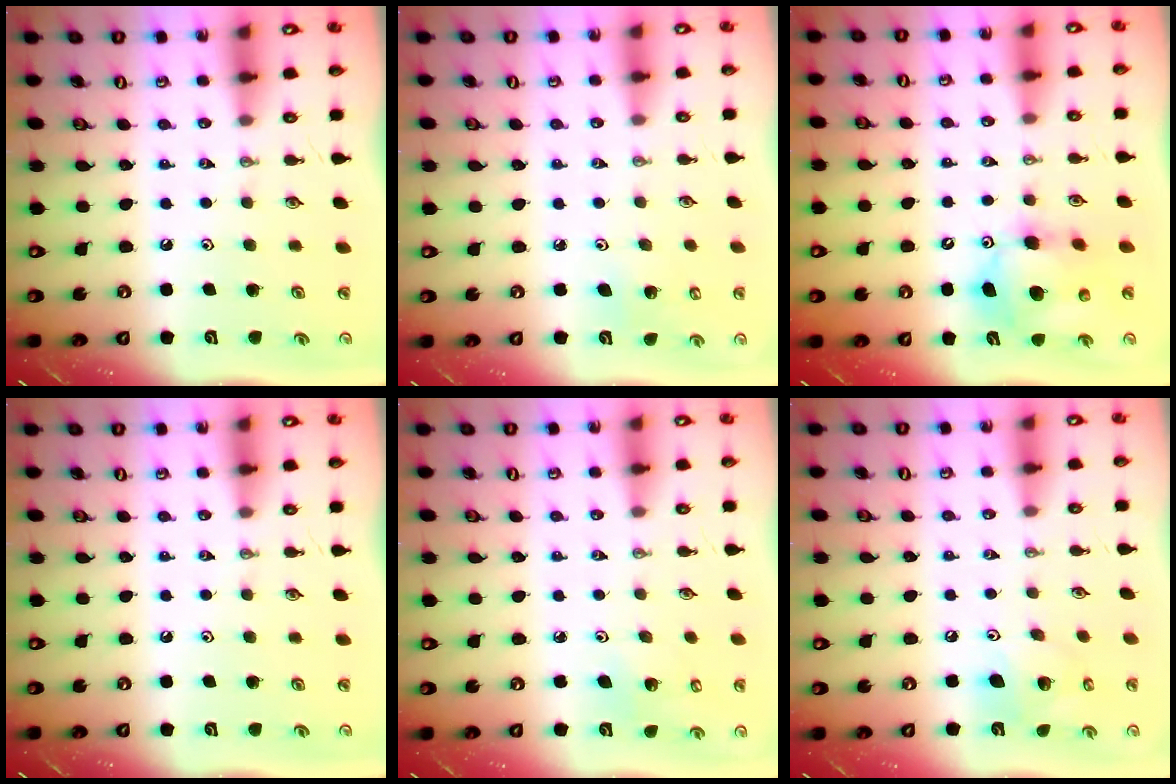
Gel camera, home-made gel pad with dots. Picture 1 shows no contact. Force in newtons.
{"total": 5.4, "press": 5.1, "slide": 1.9}
{"total": 12.0, "press": 11.8, "slide": 2.6}
{"total": 0.0}
{"total": 3.6, "press": 3.4, "slide": 1.1}
{"total": 12.4, "press": 12.2, "slide": 2.1}